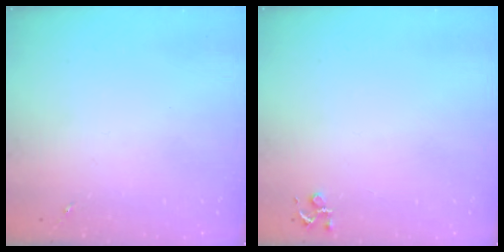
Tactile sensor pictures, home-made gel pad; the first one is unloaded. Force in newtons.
{"total": 3.9, "press": 3.9, "slide": 0.5}